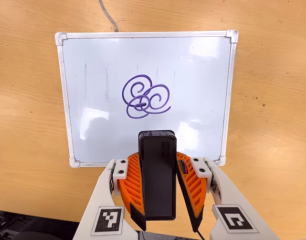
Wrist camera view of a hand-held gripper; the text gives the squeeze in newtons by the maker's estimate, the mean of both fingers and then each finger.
{"total": 6.6, "left": 5.5, "right": 7.7}